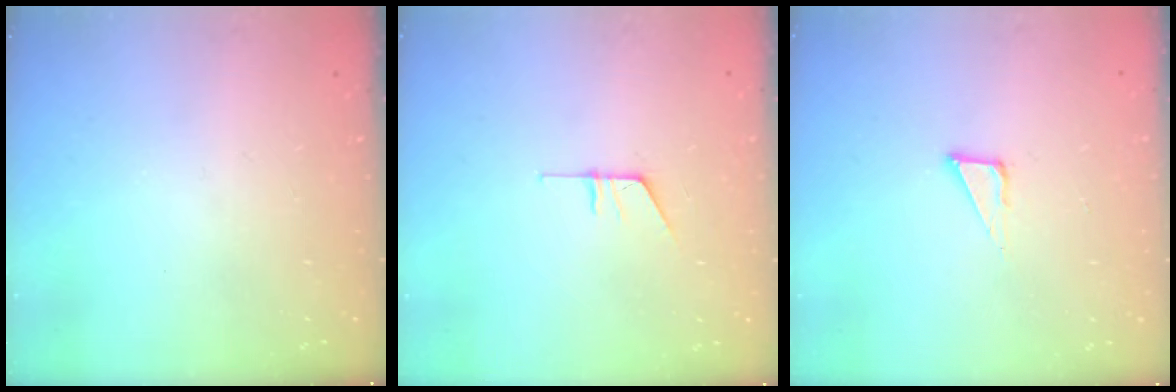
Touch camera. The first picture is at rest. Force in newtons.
{"total": 5.4, "press": 5.4, "slide": 0.5}
{"total": 4.8, "press": 4.8, "slide": 0.4}